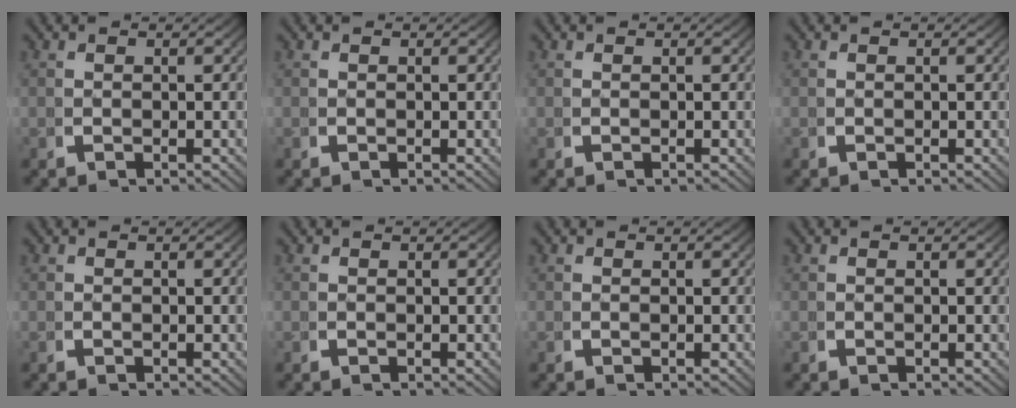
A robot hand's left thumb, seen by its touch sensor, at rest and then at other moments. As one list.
[{"total": 0.0}, {"total": 0.0}, {"total": 0.6, "force": [0.2, -0.5, -0.2], "torque": [0.006, -0.002, 0.007]}, {"total": 0.0}, {"total": 0.0}, {"total": 0.0}, {"total": 0.0}]